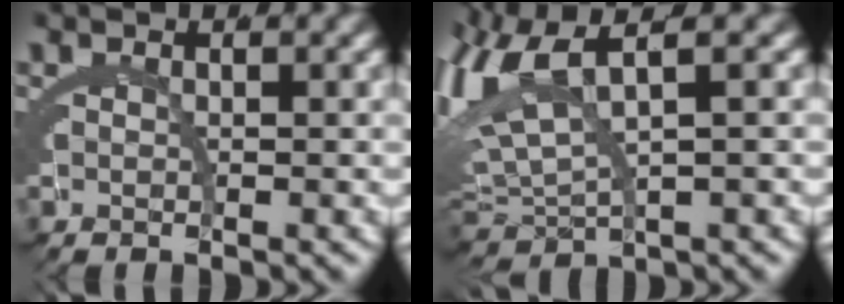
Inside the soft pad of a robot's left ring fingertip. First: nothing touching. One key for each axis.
{"total": 7.0, "fx": 1.1, "fy": 4.8, "fz": 5.0, "tx": -0.123, "ty": -0.015, "tz": 0.026}